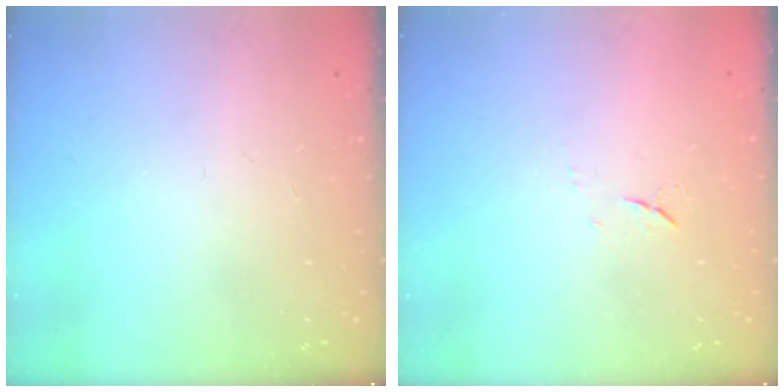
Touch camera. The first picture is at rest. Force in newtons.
{"total": 4.6, "press": 4.6, "slide": 0.7}